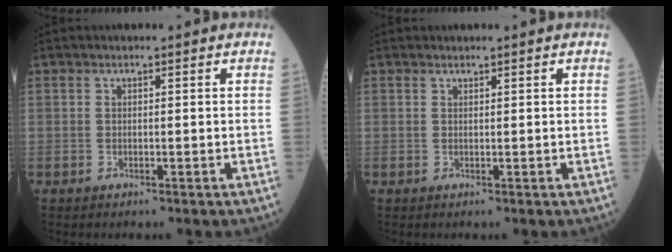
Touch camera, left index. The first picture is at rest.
{"total": 0.6, "force": [0.6, 0.0, 0.1], "torque": [-0.005, 0.004, 0.011]}